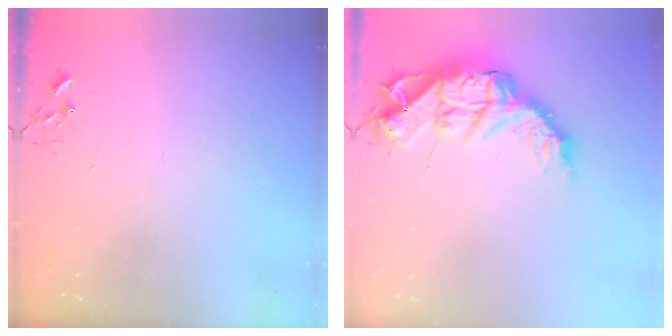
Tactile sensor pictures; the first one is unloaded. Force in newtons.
{"total": 16.2, "press": 16.2, "slide": 1.5}